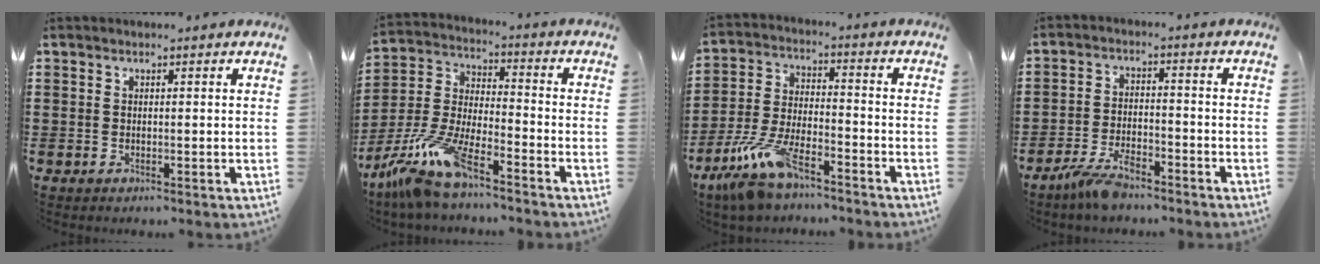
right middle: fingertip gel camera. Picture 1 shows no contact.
{"total": 10.9, "force": [-8.8, 1.6, 6.2], "torque": [-0.150, 0.003, -0.180]}
{"total": 9.9, "force": [-7.8, 2.3, 5.7], "torque": [-0.137, 0.001, -0.156]}
{"total": 5.2, "force": [-4.3, 1.3, 2.6], "torque": [-0.062, 0.000, -0.085]}